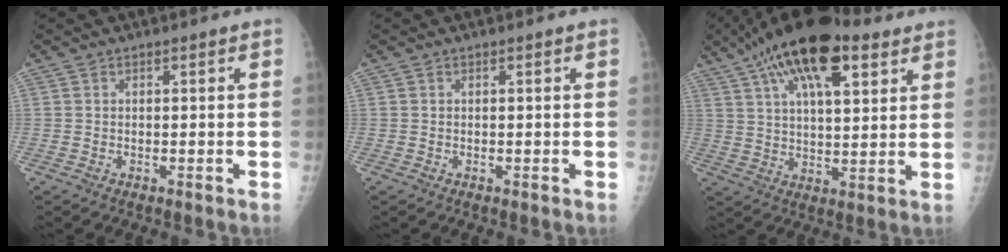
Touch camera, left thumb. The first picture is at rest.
{"total": 0.0}
{"total": 17.7, "force": [9.7, 7.0, 13.0], "torque": [-0.207, -0.007, 0.163]}